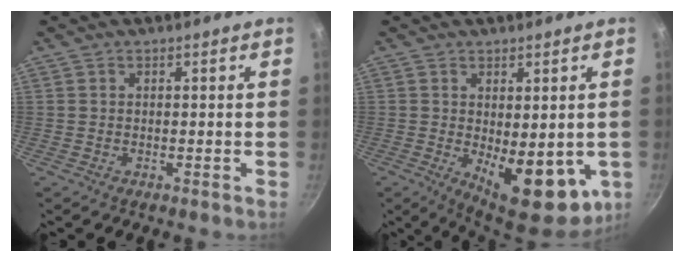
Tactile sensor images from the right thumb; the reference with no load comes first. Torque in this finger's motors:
{"motor_torque": [-0.47, 0.89, 0.68, 0.65, 0.09]}